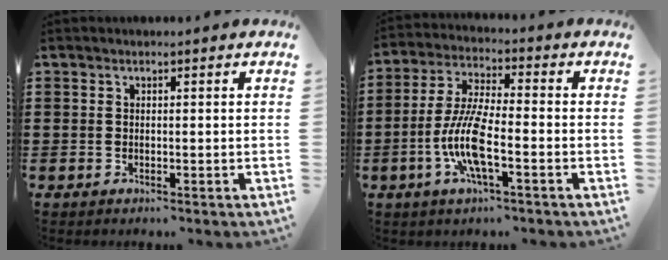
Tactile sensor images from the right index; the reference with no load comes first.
{"total": 8.9, "force": [-3.1, 2.2, 8.1], "torque": [-0.186, -0.015, -0.065]}